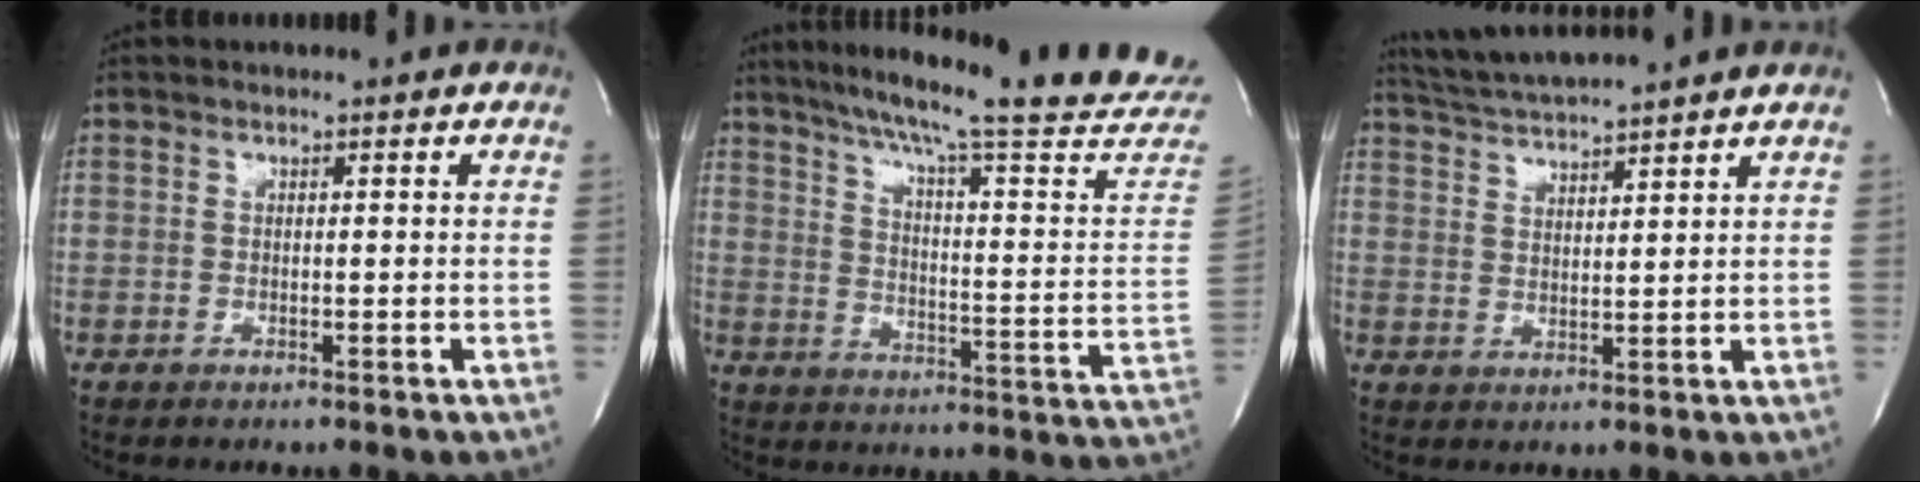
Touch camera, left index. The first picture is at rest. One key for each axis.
{"total": 27.9, "fx": 24.0, "fy": 0.0, "fz": 14.1, "tx": -0.219, "ty": -0.077, "tz": 0.303}
{"total": 9.1, "fx": 8.5, "fy": -1.3, "fz": 2.9, "tx": -0.063, "ty": 0.020, "tz": 0.143}